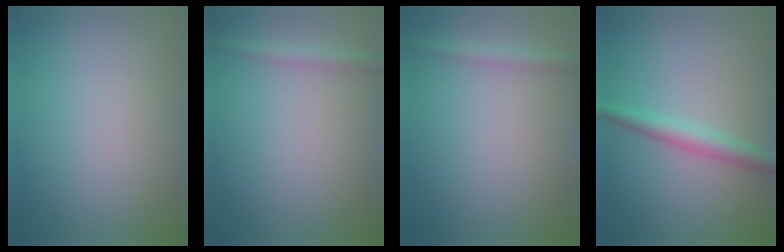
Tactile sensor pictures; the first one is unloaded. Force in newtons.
{"total": 1.6, "press": 1.6, "slide": 0.0}
{"total": 1.6, "press": 1.6, "slide": 0.0}
{"total": 2.7, "press": 2.6, "slide": 0.1}